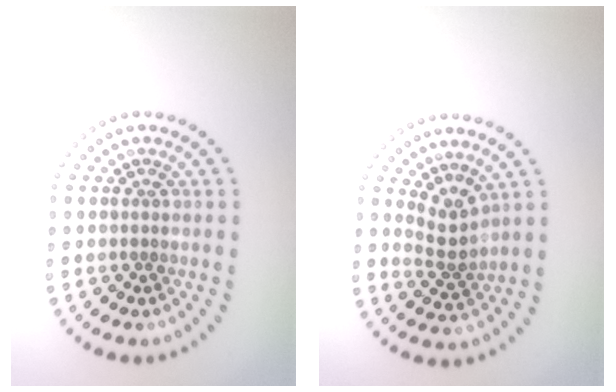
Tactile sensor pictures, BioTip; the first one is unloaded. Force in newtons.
{"total": 2.6, "press": 1.8, "slide": 1.8}